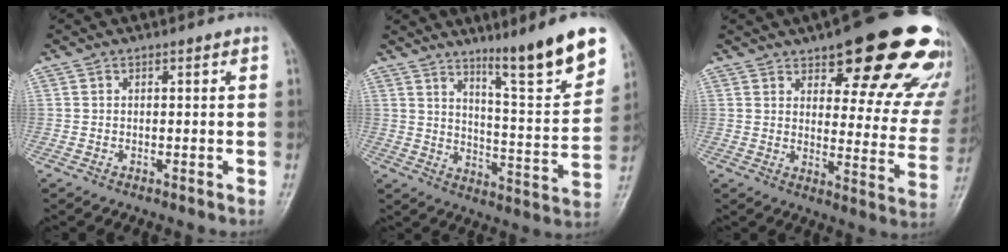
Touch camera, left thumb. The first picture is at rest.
{"total": 15.2, "force": [10.6, 1.3, 10.8], "torque": [-0.138, -0.075, 0.167]}
{"total": 24.4, "force": [15.9, 8.1, 16.6], "torque": [-0.163, -0.072, 0.197]}